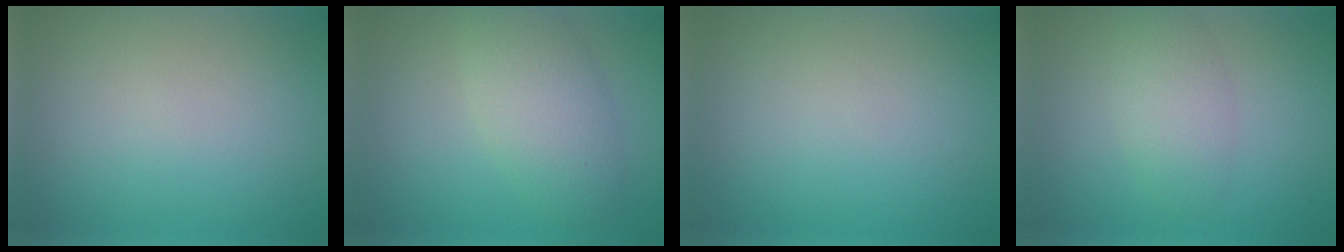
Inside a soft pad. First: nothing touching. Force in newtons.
{"total": 4.9, "press": 4.9, "slide": 0.4}
{"total": 0.0}
{"total": 3.0, "press": 3.0, "slide": 0.2}